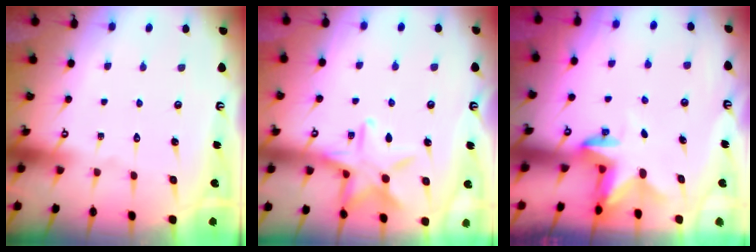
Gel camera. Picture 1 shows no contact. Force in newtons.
{"total": 12.8, "press": 12.8, "slide": 0.8}
{"total": 2.8, "press": 2.8, "slide": 0.5}